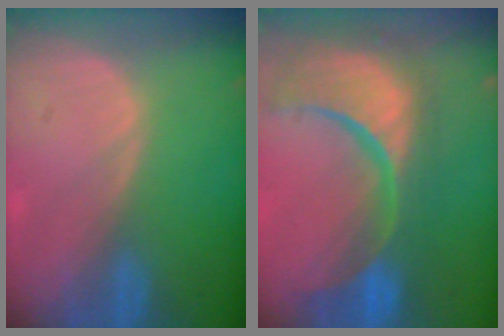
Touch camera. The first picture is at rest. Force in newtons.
{"total": 15.4, "press": 12.1, "slide": 9.5}